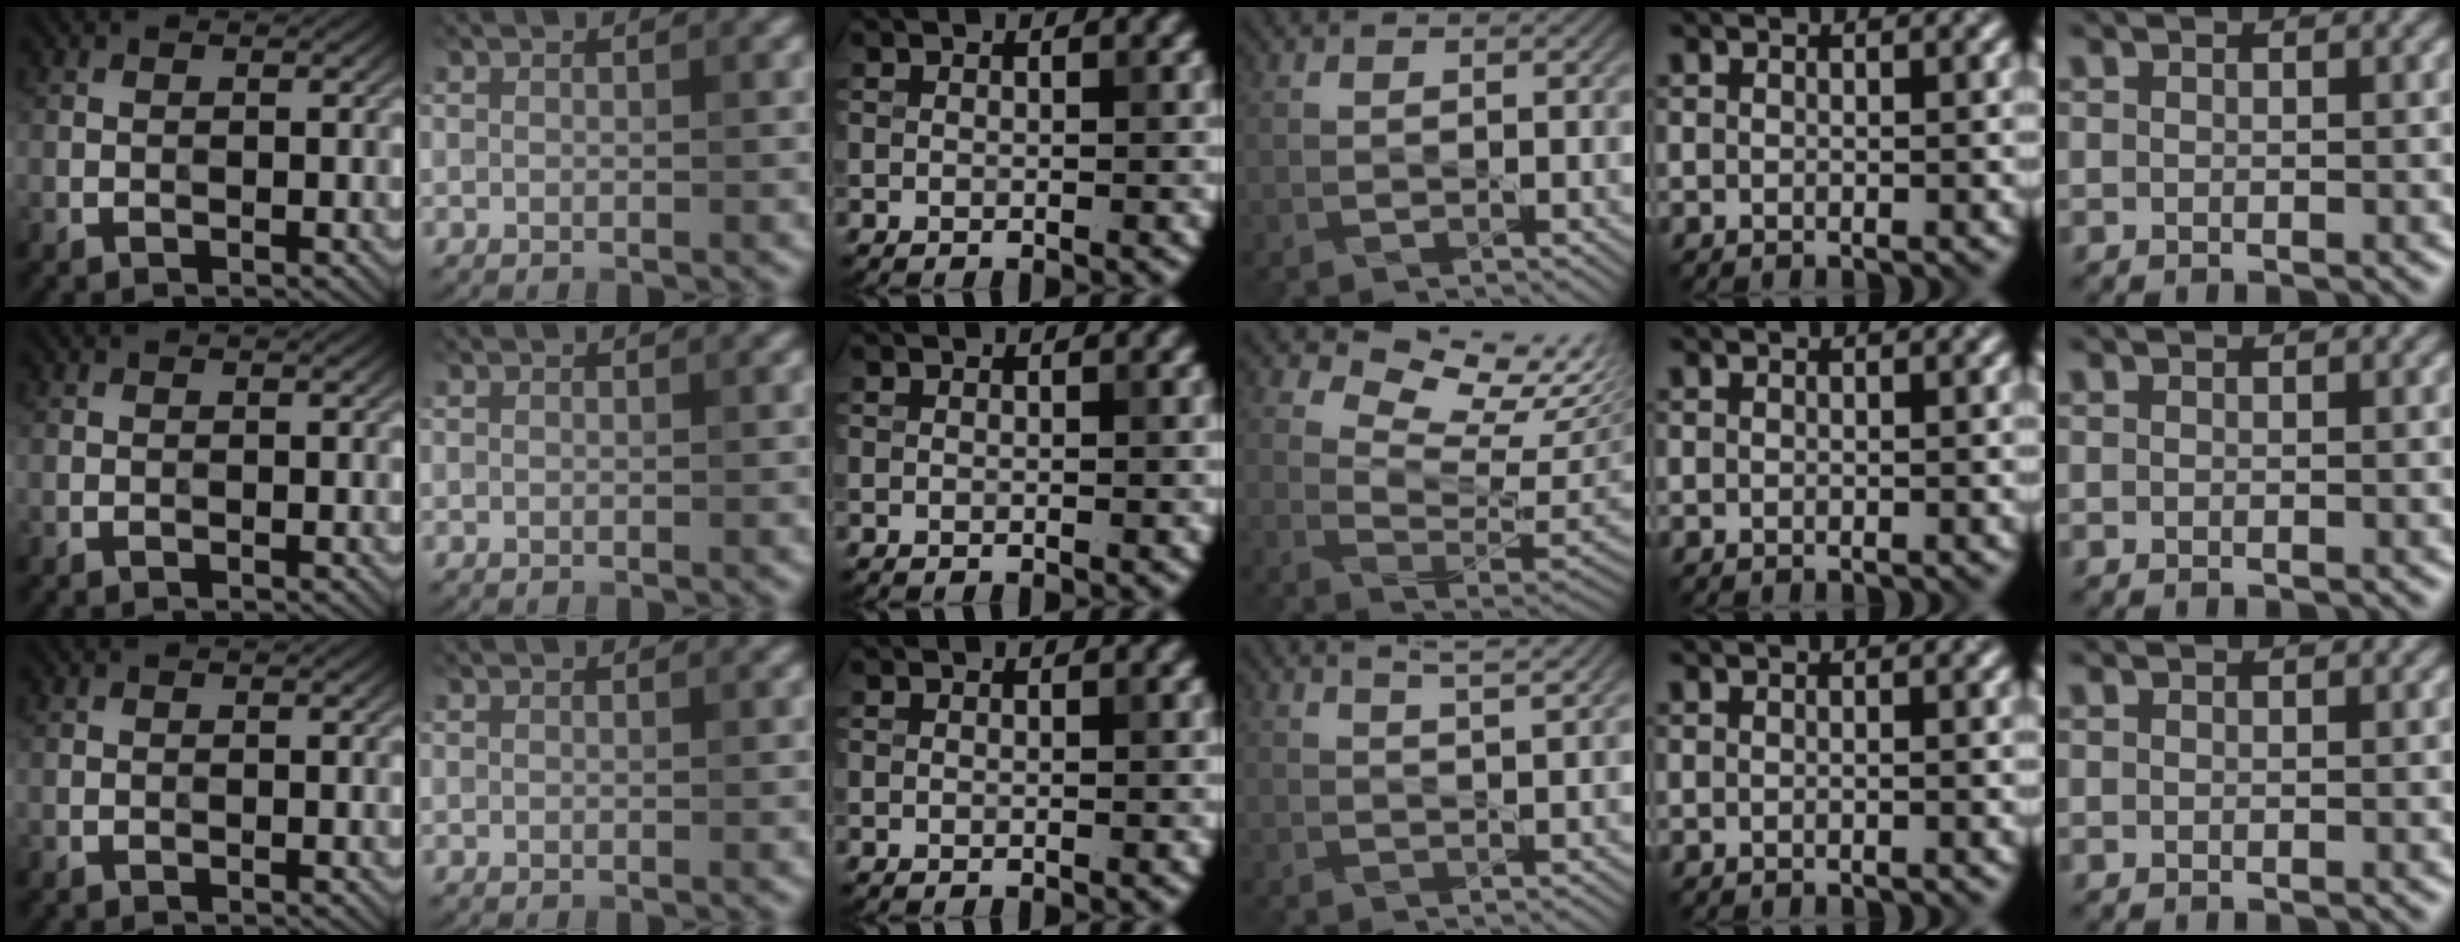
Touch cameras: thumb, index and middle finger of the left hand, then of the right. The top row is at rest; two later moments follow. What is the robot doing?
{"motion": "dispense", "object": "spray bottle"}